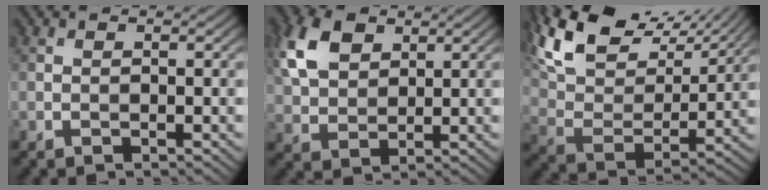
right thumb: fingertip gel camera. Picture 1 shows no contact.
{"total": 8.0, "force": [3.6, 5.1, 5.0], "torque": [-0.130, 0.011, 0.070]}
{"total": 17.6, "force": [12.6, 7.4, 9.9], "torque": [-0.241, 0.041, 0.185]}